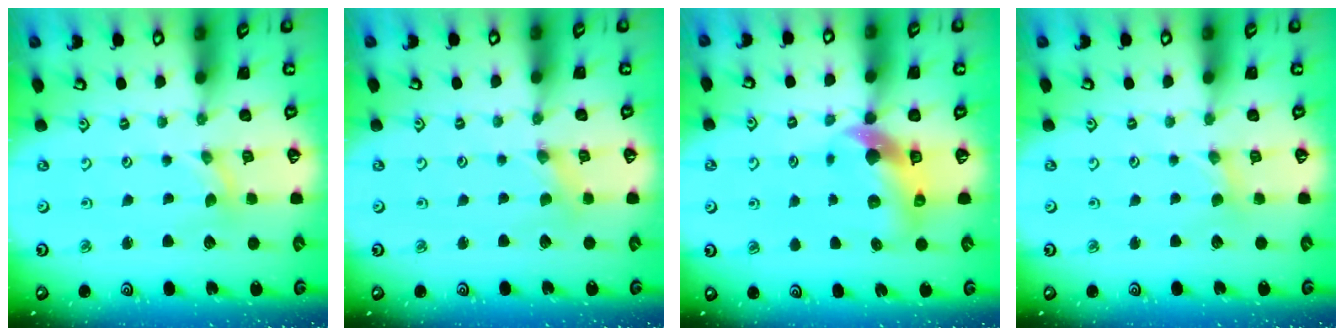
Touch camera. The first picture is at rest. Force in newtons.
{"total": 0.0}
{"total": 8.8, "press": 8.7, "slide": 1.4}
{"total": 0.6, "press": 0.6, "slide": 0.2}